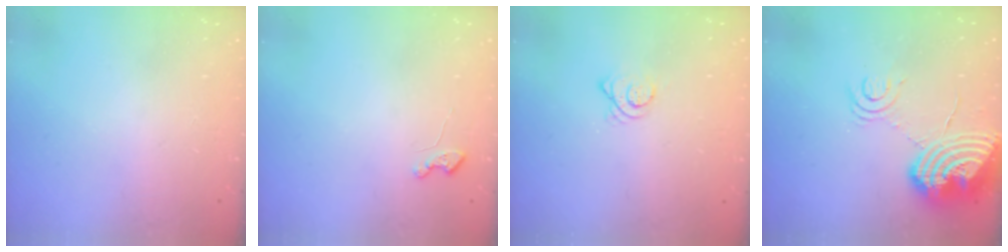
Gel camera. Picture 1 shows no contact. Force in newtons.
{"total": 2.7, "press": 2.7, "slide": 0.4}
{"total": 3.2, "press": 3.2, "slide": 0.2}
{"total": 17.2, "press": 17.1, "slide": 2.0}